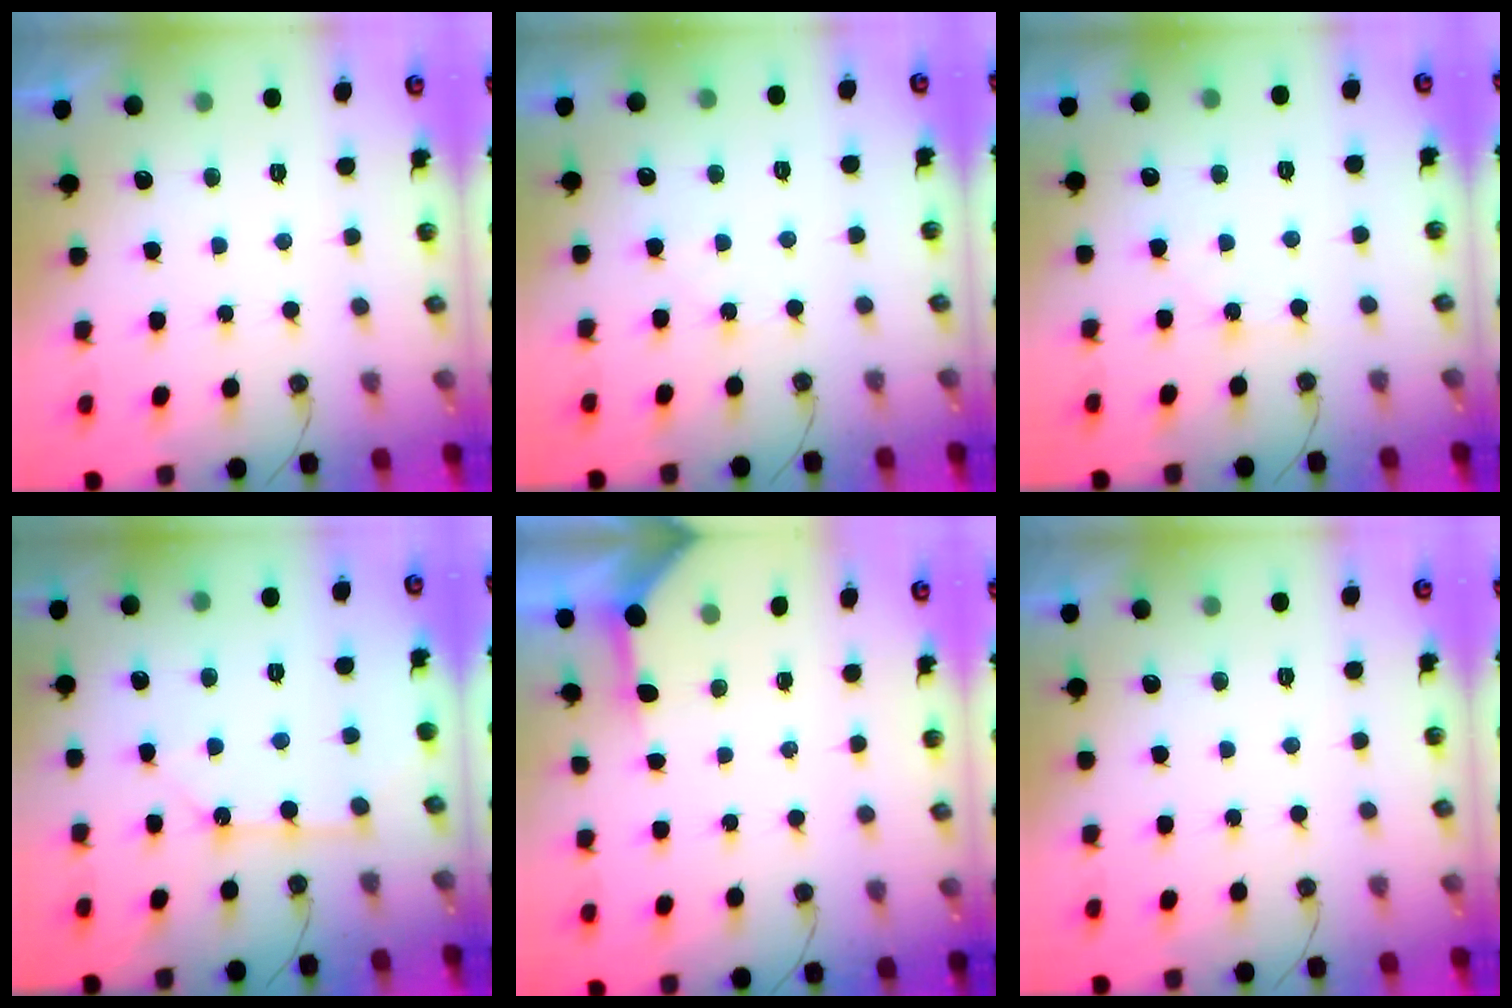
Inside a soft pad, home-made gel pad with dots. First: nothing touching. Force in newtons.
{"total": 3.7, "press": 3.7, "slide": 0.6}
{"total": 4.1, "press": 4.1, "slide": 0.5}
{"total": 8.1, "press": 8.1, "slide": 0.3}
{"total": 4.2, "press": 4.2, "slide": 0.4}
{"total": 0.0}